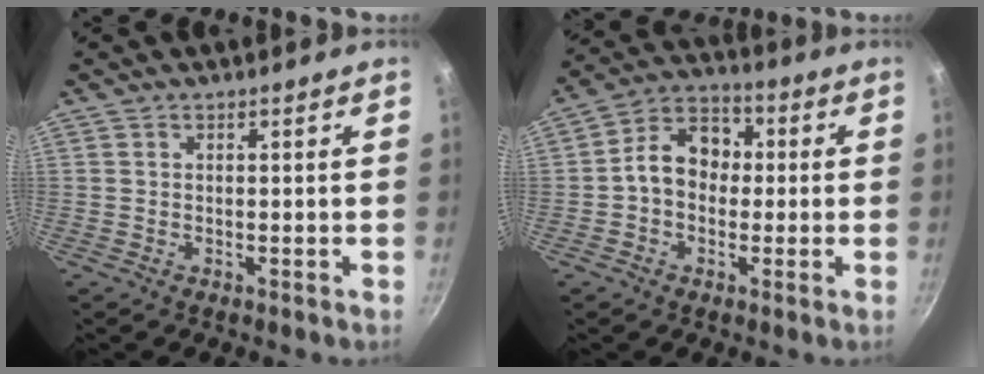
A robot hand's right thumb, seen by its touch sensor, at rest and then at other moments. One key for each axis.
{"total": 10.0, "fx": -0.1, "fy": 7.8, "fz": 6.2, "tx": -0.064, "ty": 0.031, "tz": -0.022}